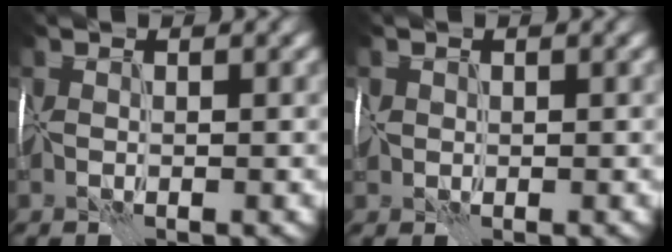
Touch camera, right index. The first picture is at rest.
{"total": 0.9, "force": [-0.1, 0.9, 0.2], "torque": [-0.008, 0.003, -0.004]}